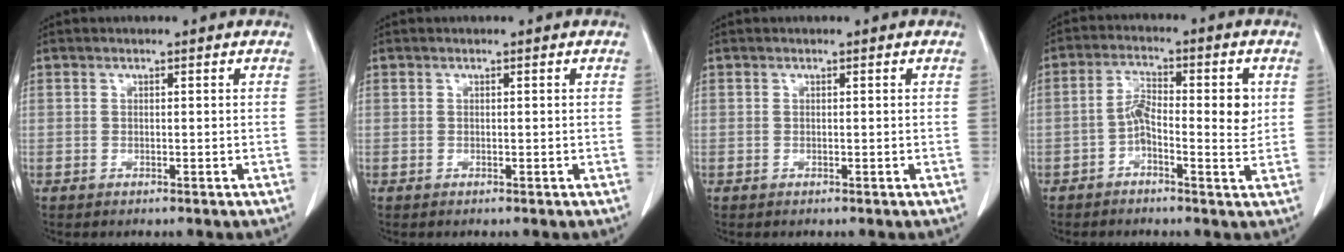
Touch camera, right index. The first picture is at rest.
{"total": 0.0}
{"total": 0.0}
{"total": 6.8, "force": [-0.2, 2.5, 6.3], "torque": [-0.107, 0.016, -0.009]}